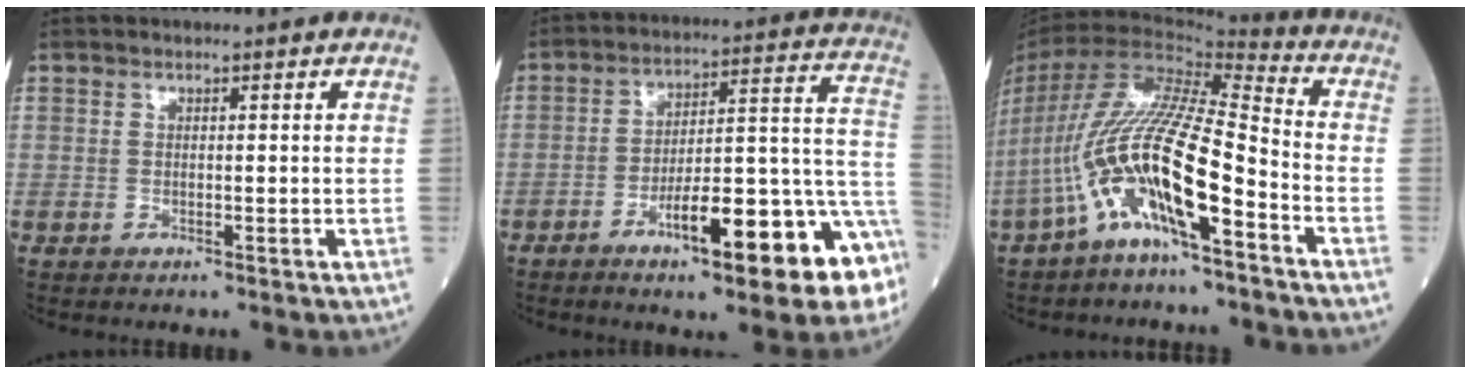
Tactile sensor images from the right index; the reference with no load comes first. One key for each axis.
{"total": 17.3, "fx": -8.0, "fy": 2.8, "fz": 15.1, "tx": -0.161, "ty": 0.028, "tz": -0.108}
{"total": 18.6, "fx": -7.7, "fy": 3.5, "fz": 16.6, "tx": -0.354, "ty": 0.002, "tz": -0.138}